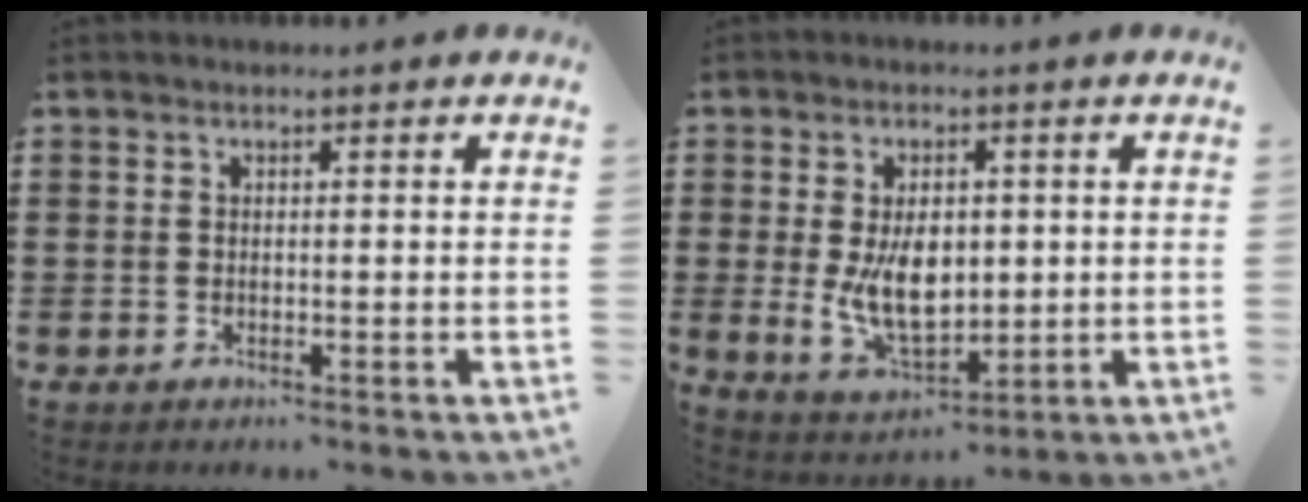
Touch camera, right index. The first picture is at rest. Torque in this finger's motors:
{"motor_torque": [2.14, 0.00, 0.58, 0.21]}